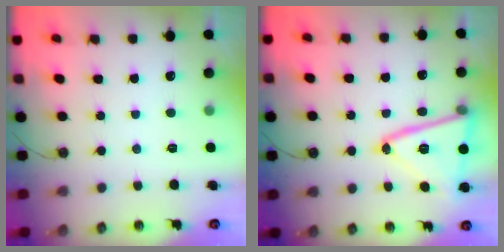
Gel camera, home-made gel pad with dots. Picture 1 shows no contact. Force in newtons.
{"total": 19.0, "press": 18.9, "slide": 1.7}